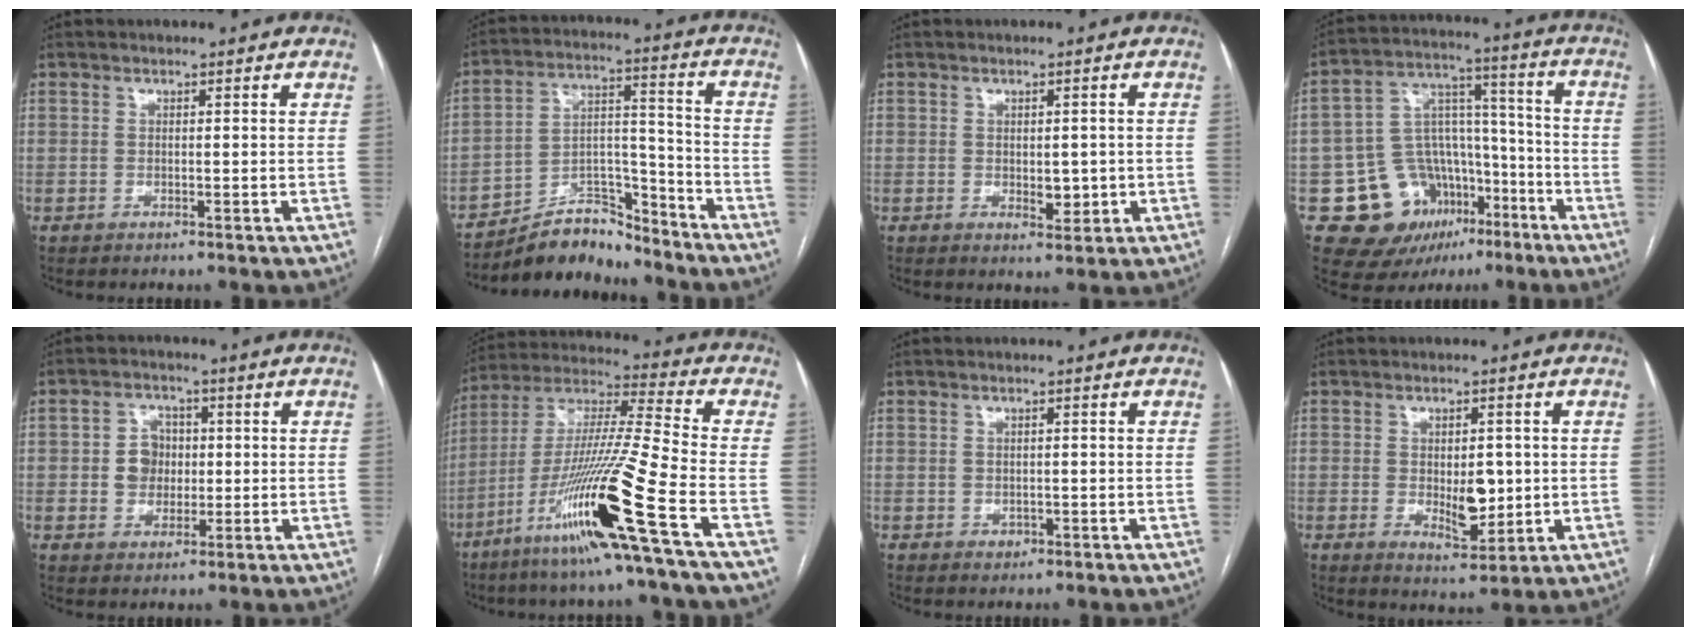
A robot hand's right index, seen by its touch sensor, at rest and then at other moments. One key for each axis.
{"total": 10.2, "fx": -9.6, "fy": 3.1, "fz": 1.5, "tx": -0.021, "ty": 0.046, "tz": -0.170}
{"total": 2.8, "fx": -0.3, "fy": 1.6, "fz": 2.3, "tx": -0.031, "ty": -0.001, "tz": 0.003}
{"total": 15.7, "fx": -7.3, "fy": 12.1, "fz": 7.1, "tx": -0.116, "ty": 0.066, "tz": -0.098}
{"total": 5.1, "fx": 0.1, "fy": 4.4, "fz": 2.5, "tx": -0.045, "ty": 0.016, "tz": 0.007}
{"total": 19.9, "fx": -9.5, "fy": -2.0, "fz": 17.4, "tx": -0.363, "ty": -0.038, "tz": -0.183}
{"total": 1.0, "fx": -0.3, "fy": 0.9, "fz": 0.4, "tx": -0.006, "ty": 0.002, "tz": 0.000}
{"total": 6.1, "fx": -0.2, "fy": 2.9, "fz": 5.3, "tx": -0.079, "ty": -0.005, "tz": 0.007}